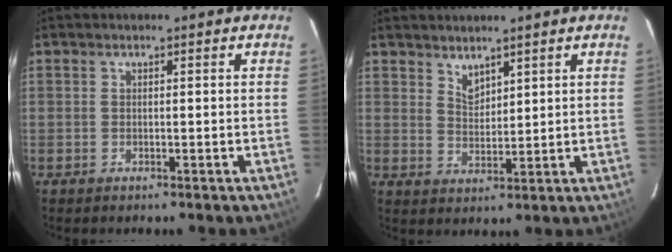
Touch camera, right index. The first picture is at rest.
{"total": 3.5, "force": [2.9, 1.4, 1.2], "torque": [-0.017, -0.001, 0.054]}